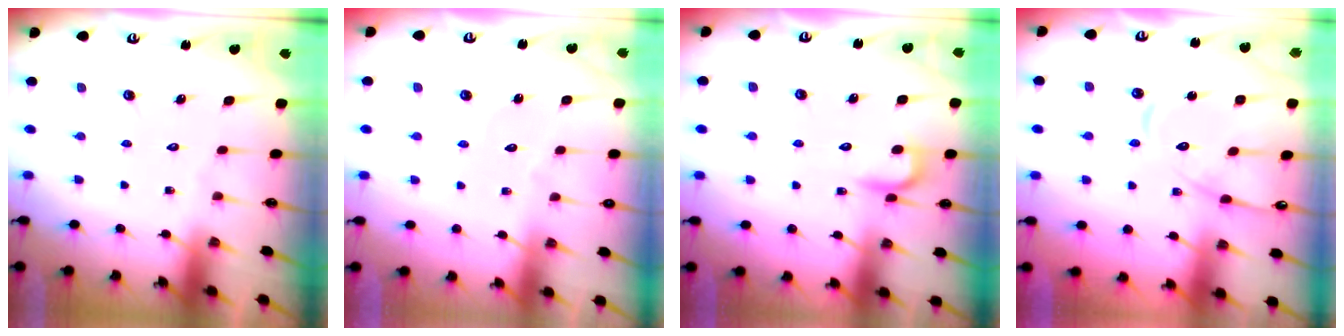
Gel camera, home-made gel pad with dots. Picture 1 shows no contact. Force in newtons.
{"total": 2.1, "press": 2.1, "slide": 0.2}
{"total": 4.1, "press": 4.1, "slide": 0.5}
{"total": 10.9, "press": 10.9, "slide": 0.5}